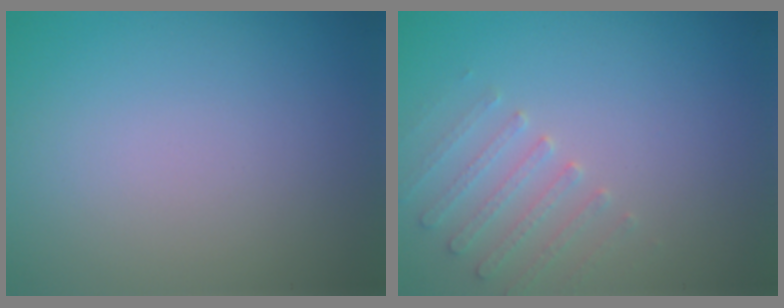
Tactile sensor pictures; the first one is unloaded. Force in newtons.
{"total": 2.3, "press": 2.2, "slide": 0.6}